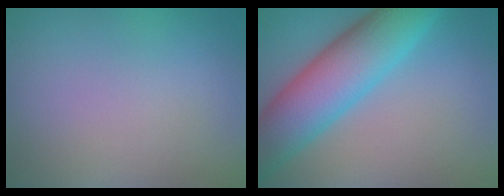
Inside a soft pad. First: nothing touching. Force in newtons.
{"total": 8.9, "press": 8.9, "slide": 0.2}